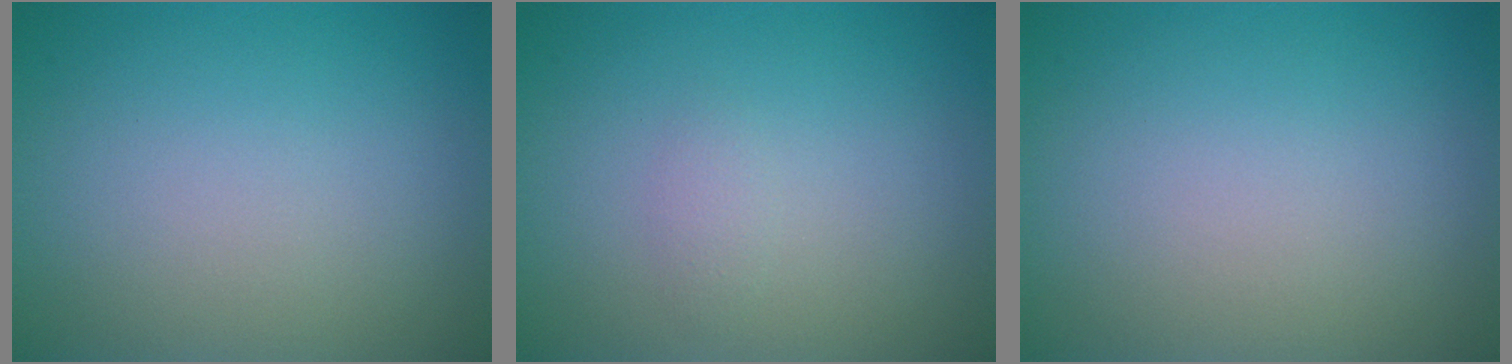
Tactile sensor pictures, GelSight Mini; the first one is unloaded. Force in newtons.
{"total": 0.8, "press": 0.8, "slide": 0.0}
{"total": 0.0}